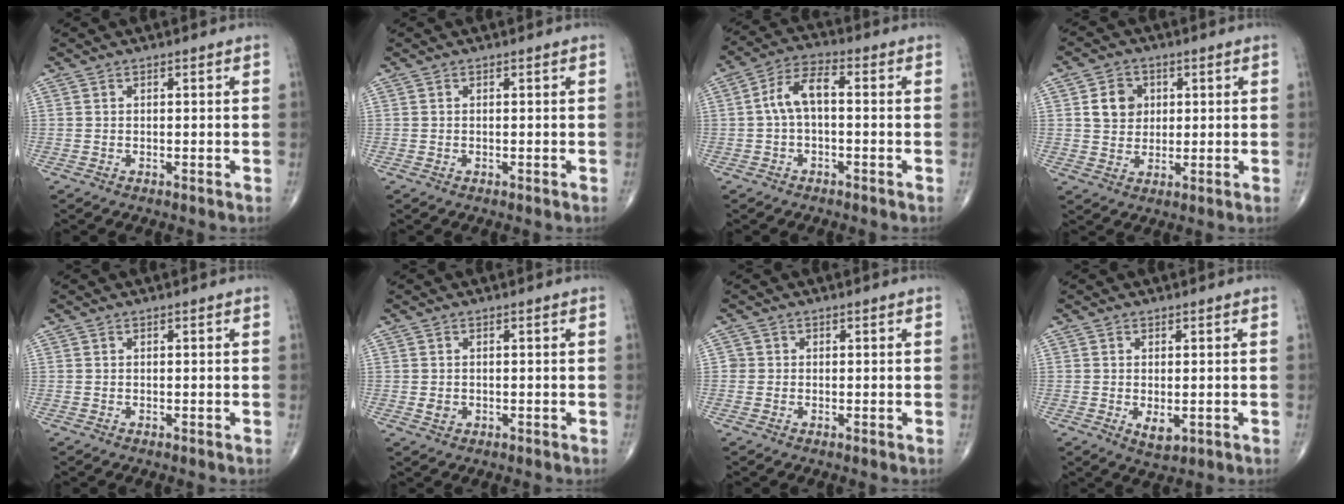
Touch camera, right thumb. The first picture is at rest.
{"total": 0.0}
{"total": 6.8, "force": [-0.2, 3.3, 6.0], "torque": [-0.115, 0.029, -0.014]}
{"total": 6.4, "force": [1.5, 5.4, 3.0], "torque": [-0.025, -0.005, 0.025]}
{"total": 0.0}
{"total": 1.4, "force": [-0.2, 1.2, 0.8], "torque": [-0.012, 0.000, -0.002]}
{"total": 1.2, "force": [-0.1, 1.2, 0.1], "torque": [0.008, 0.005, -0.004]}
{"total": 3.2, "force": [-0.6, 1.6, 2.7], "torque": [-0.039, -0.008, -0.003]}